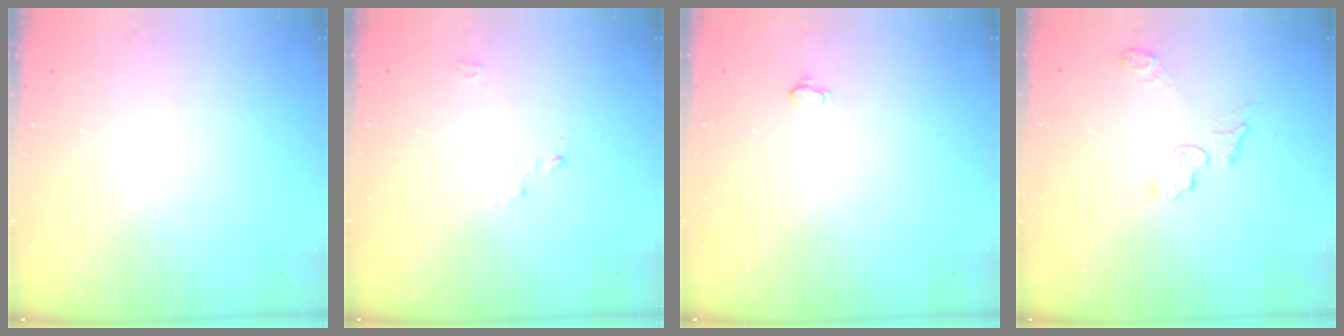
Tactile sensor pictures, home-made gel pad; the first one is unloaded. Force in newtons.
{"total": 2.7, "press": 2.6, "slide": 0.3}
{"total": 2.8, "press": 2.8, "slide": 0.3}
{"total": 6.8, "press": 6.8, "slide": 0.4}